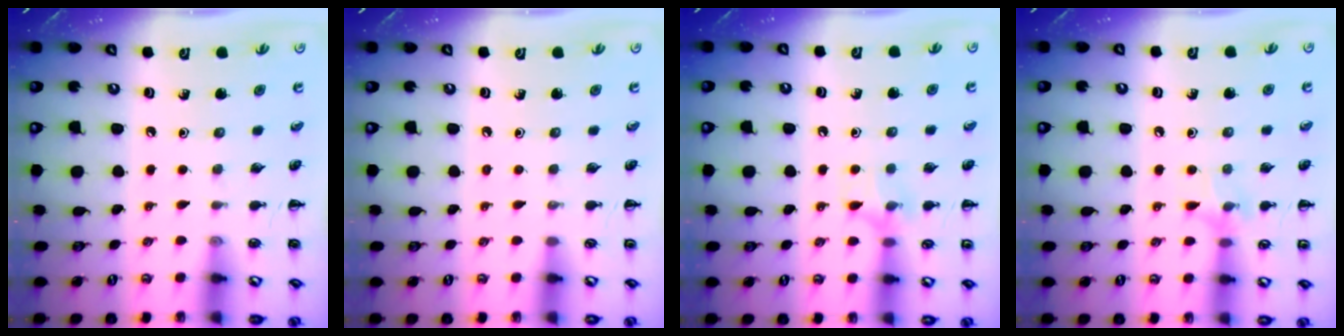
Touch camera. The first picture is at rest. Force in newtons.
{"total": 0.0}
{"total": 7.5, "press": 7.4, "slide": 1.4}
{"total": 7.1, "press": 6.8, "slide": 1.8}